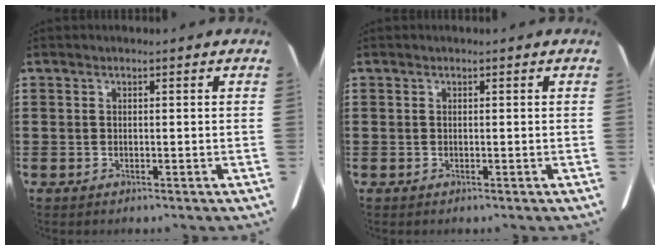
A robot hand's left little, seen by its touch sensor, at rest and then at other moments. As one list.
[{"total": 0.0}]